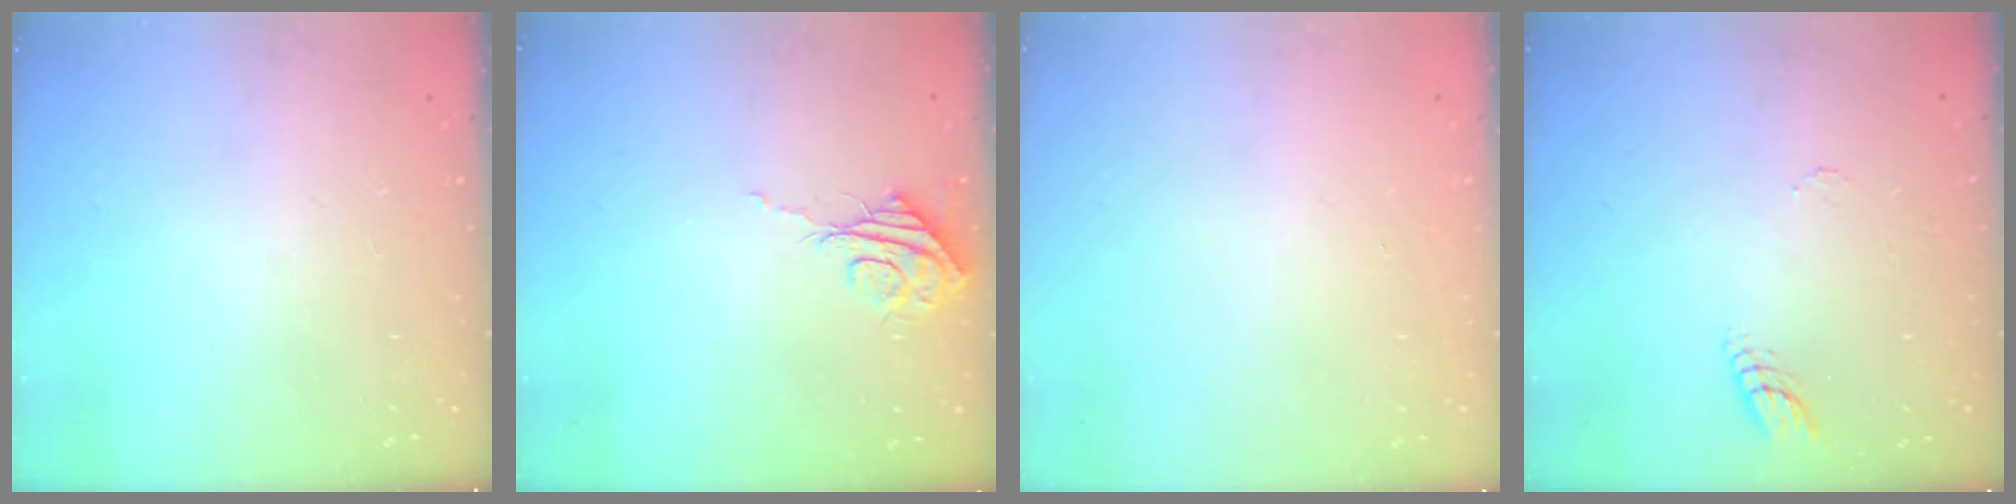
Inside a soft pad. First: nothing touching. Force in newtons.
{"total": 8.0, "press": 8.0, "slide": 0.4}
{"total": 0.0}
{"total": 5.5, "press": 5.5, "slide": 0.5}